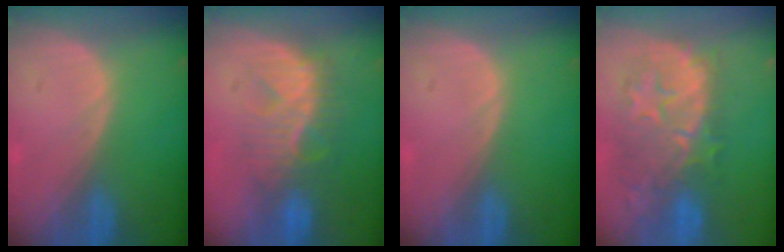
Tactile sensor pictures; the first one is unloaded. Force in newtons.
{"total": 8.1, "press": 8.0, "slide": 1.2}
{"total": 0.0}
{"total": 10.6, "press": 10.0, "slide": 3.6}